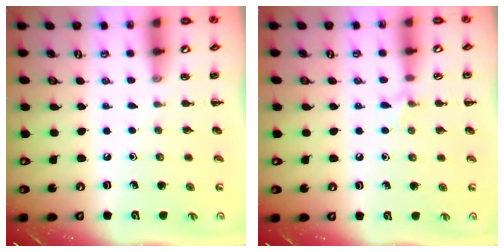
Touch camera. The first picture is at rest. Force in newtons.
{"total": 5.2, "press": 4.9, "slide": 1.8}